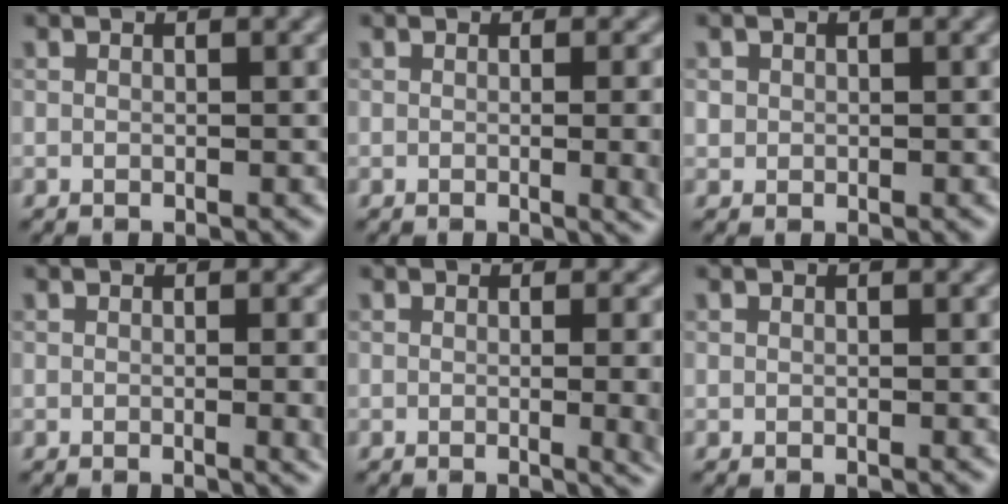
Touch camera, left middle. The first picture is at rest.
{"total": 5.3, "force": [-0.2, 2.3, 4.7], "torque": [-0.030, -0.005, 0.000]}
{"total": 0.7, "force": [0.1, 0.7, 0.1], "torque": [0.005, -0.004, 0.004]}
{"total": 3.4, "force": [-0.1, 1.3, 3.2], "torque": [-0.028, -0.004, -0.001]}
{"total": 6.1, "force": [-0.2, 2.8, 5.4], "torque": [-0.029, -0.005, 0.000]}
{"total": 0.5, "force": [0.2, 0.4, 0.4], "torque": [-0.003, -0.003, 0.003]}